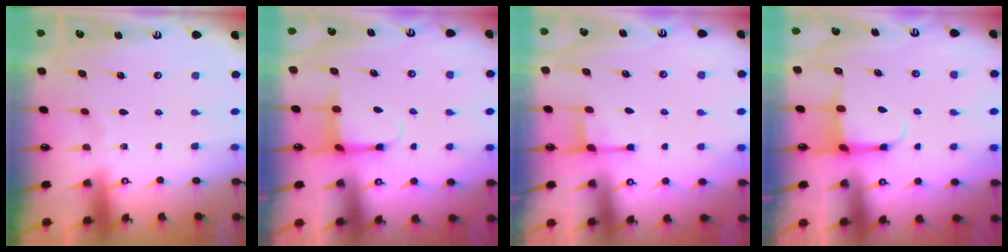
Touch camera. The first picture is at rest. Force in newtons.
{"total": 3.8, "press": 3.6, "slide": 1.2}
{"total": 2.7, "press": 2.6, "slide": 0.7}
{"total": 4.0, "press": 3.8, "slide": 1.1}